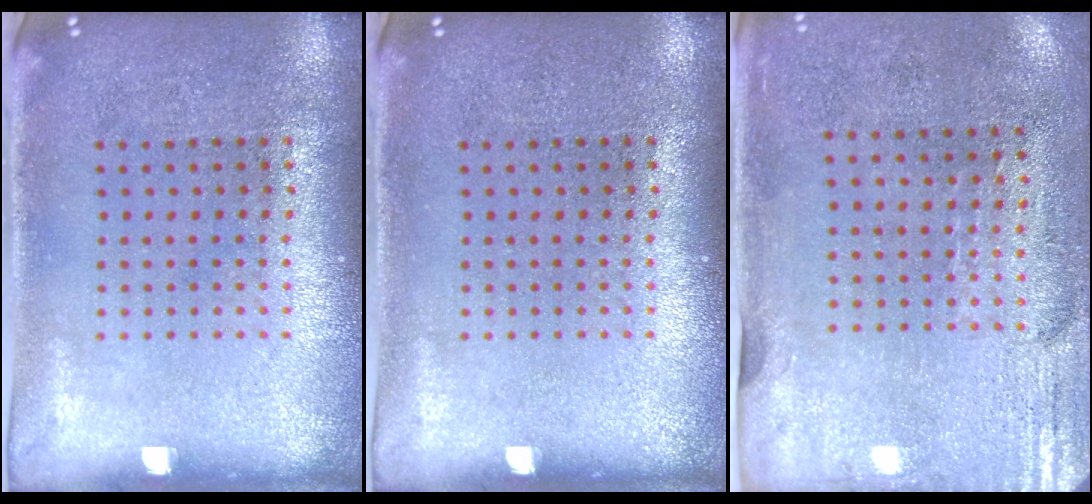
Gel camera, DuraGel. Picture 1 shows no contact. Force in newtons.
{"total": 0.0}
{"total": 2.9, "press": 2.4, "slide": 1.6}